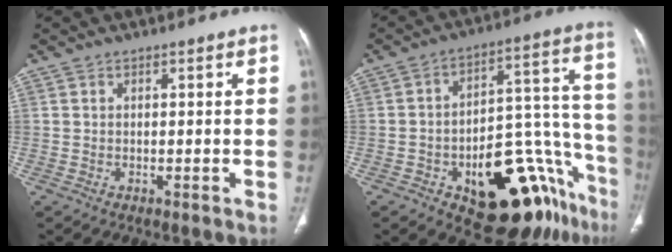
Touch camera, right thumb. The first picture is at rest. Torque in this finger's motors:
{"motor_torque": [4.00, 1.00, 1.13, -1.56, 0.11]}